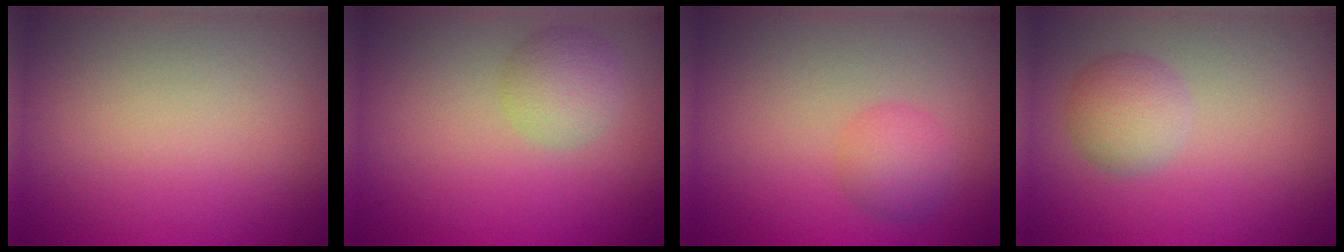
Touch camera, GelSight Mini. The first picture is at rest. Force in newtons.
{"total": 2.6, "press": 2.6, "slide": 0.0}
{"total": 2.2, "press": 2.2, "slide": 0.0}
{"total": 2.7, "press": 2.7, "slide": 0.1}